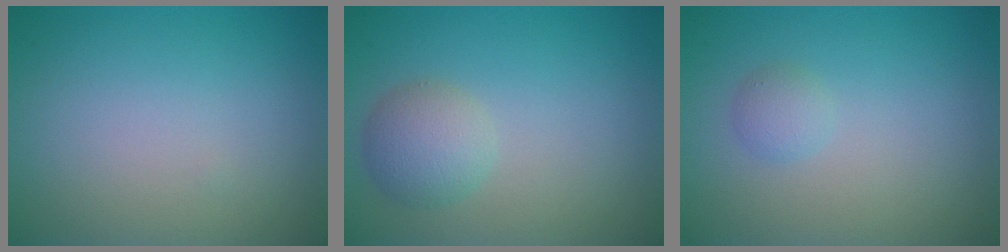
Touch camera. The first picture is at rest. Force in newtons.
{"total": 2.9, "press": 2.9, "slide": 0.0}
{"total": 1.1, "press": 1.1, "slide": 0.0}